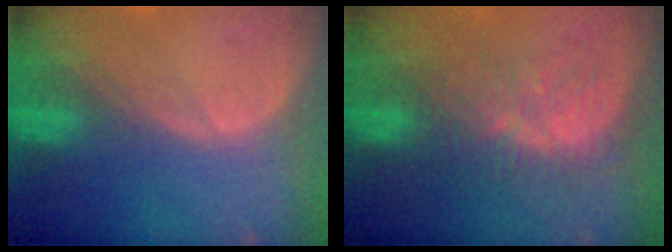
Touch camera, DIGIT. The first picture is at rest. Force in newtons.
{"total": 7.8, "press": 7.0, "slide": 3.3}